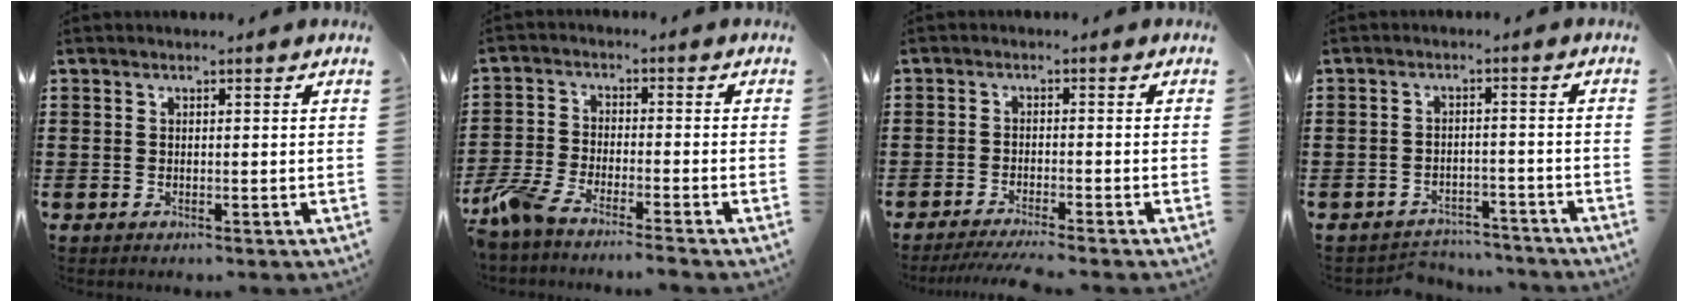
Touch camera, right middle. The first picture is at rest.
{"total": 5.2, "force": [-4.6, 0.3, 2.4], "torque": [-0.082, -0.018, -0.098]}
{"total": 2.9, "force": [-2.5, -0.3, 1.4], "torque": [-0.030, -0.007, -0.049]}
{"total": 3.3, "force": [-3.3, 0.5, 0.0], "torque": [-0.009, -0.002, -0.070]}